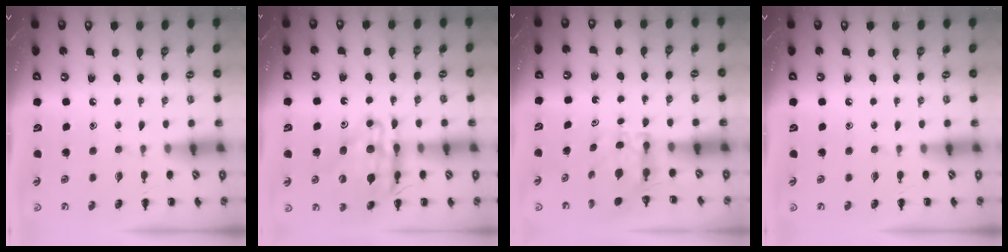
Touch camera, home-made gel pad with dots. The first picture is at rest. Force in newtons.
{"total": 15.9, "press": 15.3, "slide": 4.0}
{"total": 6.0, "press": 5.9, "slide": 0.8}
{"total": 0.0}